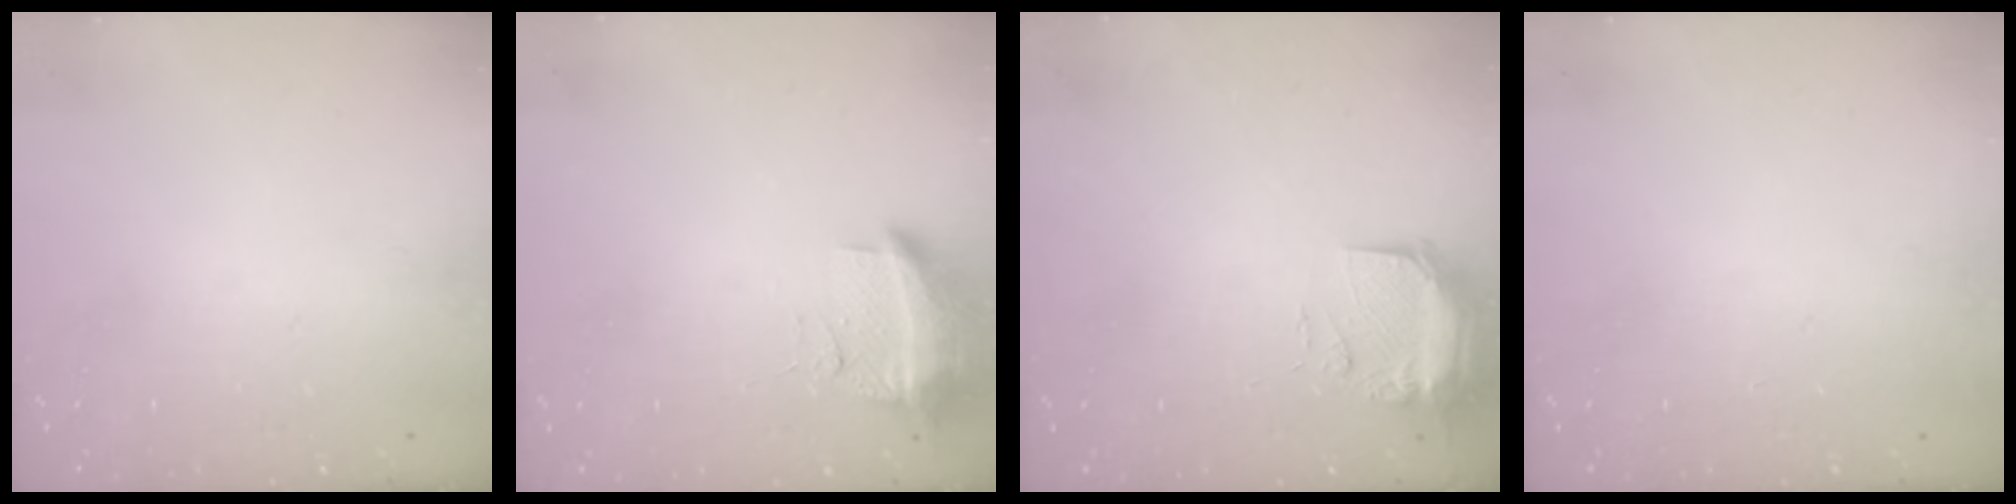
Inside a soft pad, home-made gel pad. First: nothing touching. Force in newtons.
{"total": 11.3, "press": 10.3, "slide": 4.7}
{"total": 11.0, "press": 9.6, "slide": 5.4}
{"total": 8.9, "press": 3.1, "slide": 8.3}